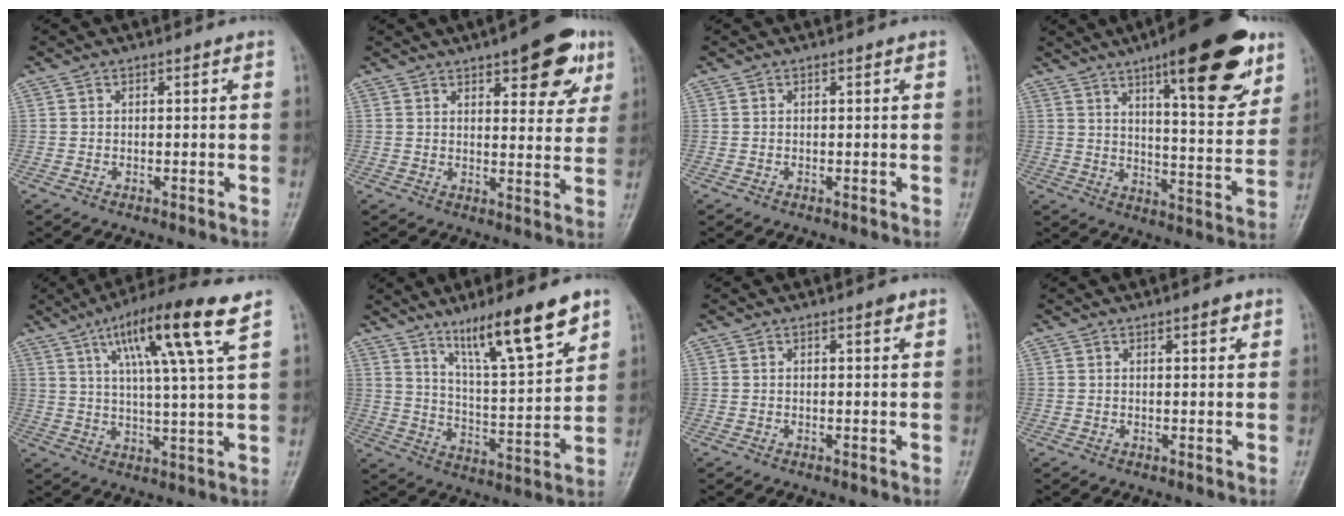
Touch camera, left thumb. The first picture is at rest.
{"total": 12.2, "force": [6.6, 4.7, 9.2], "torque": [-0.081, -0.021, 0.081]}
{"total": 0.0}
{"total": 20.9, "force": [12.0, 5.9, 16.1], "torque": [-0.195, -0.053, 0.175]}
{"total": 15.3, "force": [7.5, 1.2, 13.3], "torque": [-0.225, -0.015, 0.122]}
{"total": 15.6, "force": [9.8, 2.5, 11.9], "torque": [-0.181, -0.051, 0.170]}
{"total": 1.3, "force": [0.8, 0.4, 0.9], "torque": [-0.011, -0.002, 0.010]}
{"total": 2.2, "force": [1.3, 0.8, 1.6], "torque": [-0.016, -0.005, 0.016]}